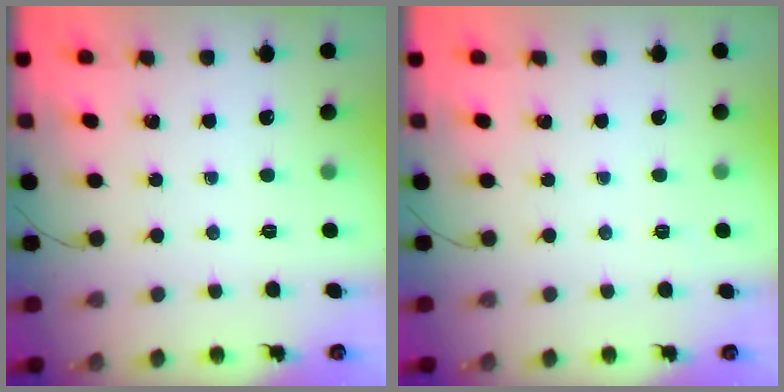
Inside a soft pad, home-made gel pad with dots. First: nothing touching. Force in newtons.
{"total": 2.4, "press": 2.1, "slide": 1.2}